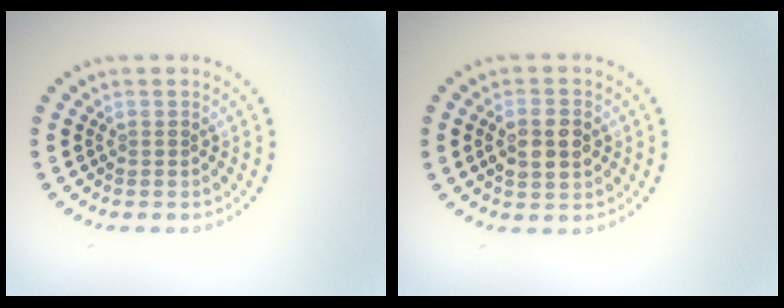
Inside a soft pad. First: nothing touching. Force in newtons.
{"total": 2.8, "press": 2.8, "slide": 0.2}